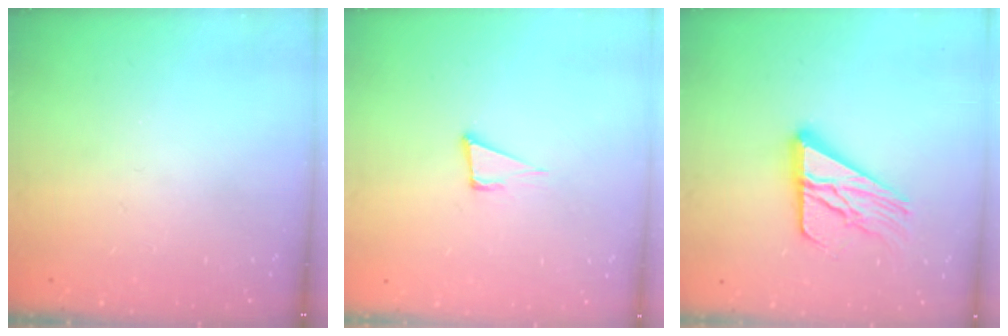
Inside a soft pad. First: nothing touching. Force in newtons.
{"total": 5.2, "press": 4.2, "slide": 3.1}
{"total": 16.5, "press": 16.5, "slide": 1.6}